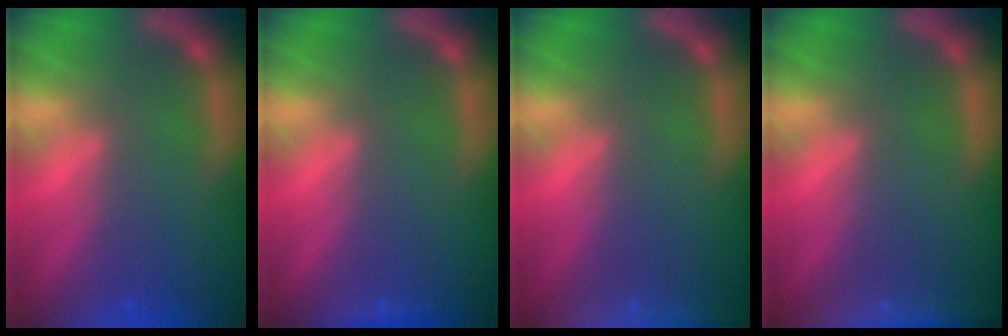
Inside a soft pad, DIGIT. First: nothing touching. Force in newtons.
{"total": 0.9}
{"total": 9.5}
{"total": 7.4}